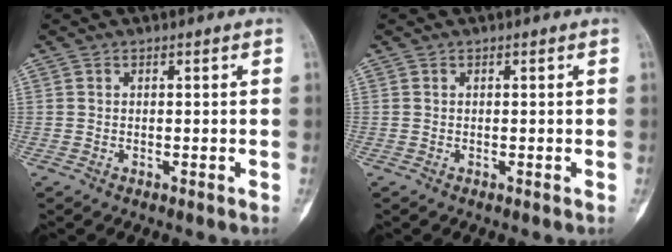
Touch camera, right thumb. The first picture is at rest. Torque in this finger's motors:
{"motor_torque": [0.22, 0.03, -0.29, 0.06, 0.07]}